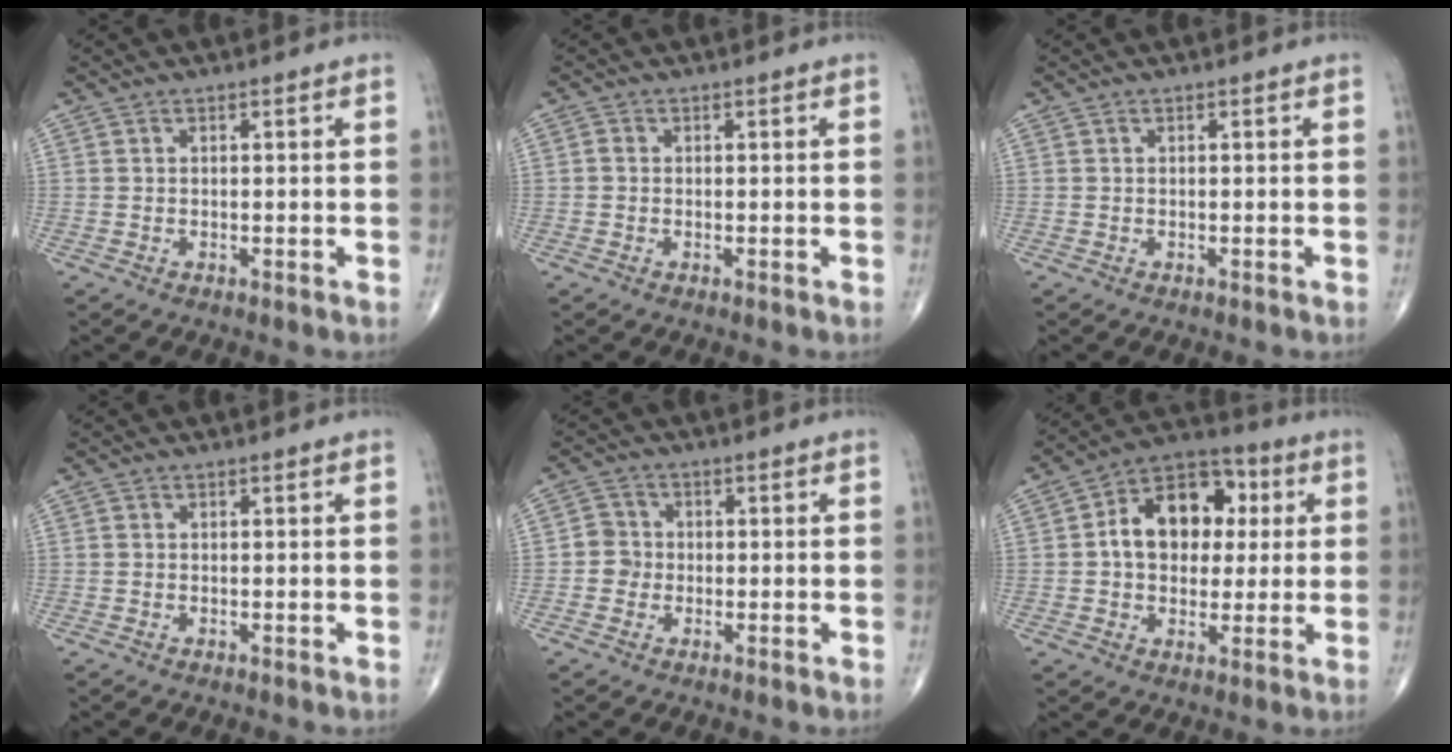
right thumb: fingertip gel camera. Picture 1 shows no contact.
{"total": 0.9, "force": [-0.1, 0.8, 0.5], "torque": [-0.006, 0.001, -0.003]}
{"total": 0.0}
{"total": 0.0}
{"total": 3.4, "force": [-0.6, 3.2, 0.8], "torque": [0.007, 0.009, -0.020]}
{"total": 14.7, "force": [2.7, 10.2, 10.2], "torque": [-0.122, 0.015, 0.035]}